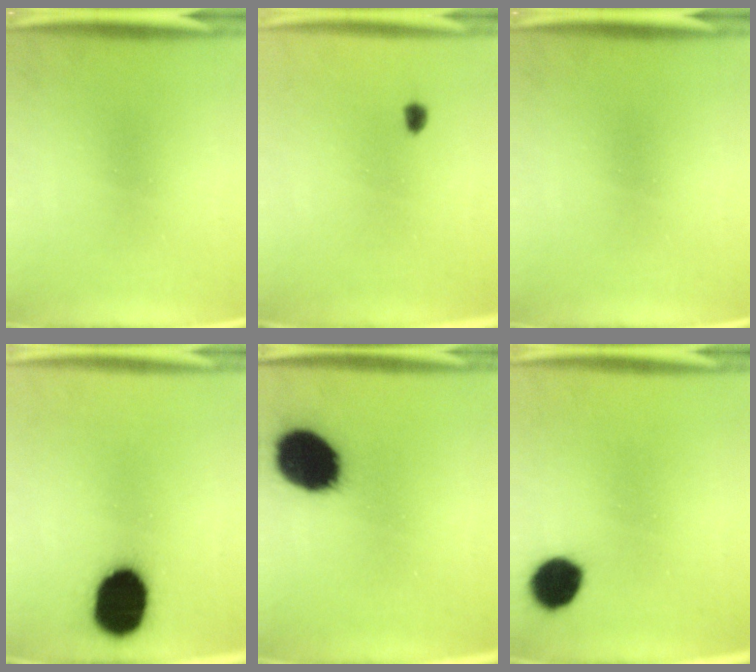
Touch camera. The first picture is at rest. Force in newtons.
{"total": 1.7}
{"total": 0.0}
{"total": 17.6}
{"total": 18.4}
{"total": 8.0}